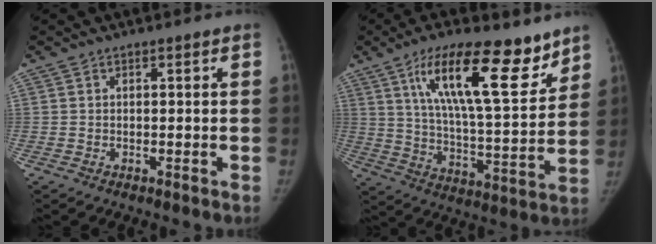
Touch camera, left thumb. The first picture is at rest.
{"total": 20.6, "force": [12.0, 6.6, 15.4], "torque": [-0.217, -0.057, 0.205]}